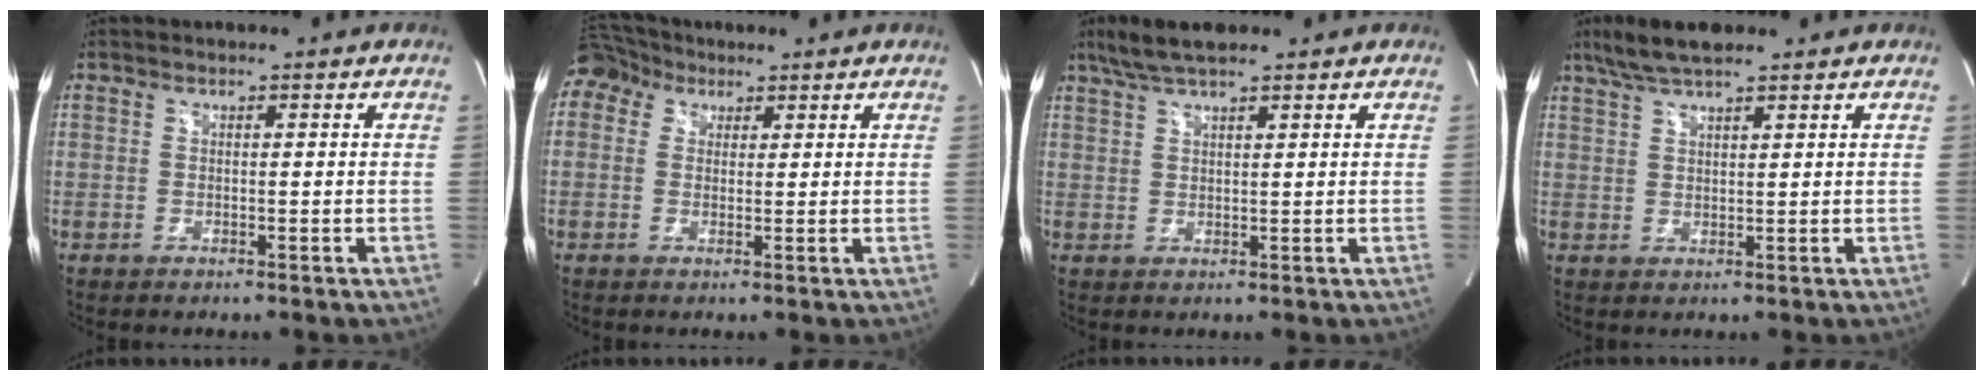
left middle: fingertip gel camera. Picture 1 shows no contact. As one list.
[{"total": 6.3, "force": [3.6, 4.8, 1.9], "torque": [-0.044, 0.043, 0.071]}, {"total": 5.7, "force": [4.5, 0.7, 3.5], "torque": [-0.074, 0.021, 0.084]}, {"total": 6.2, "force": [4.9, 0.9, 3.7], "torque": [-0.079, 0.021, 0.092]}]